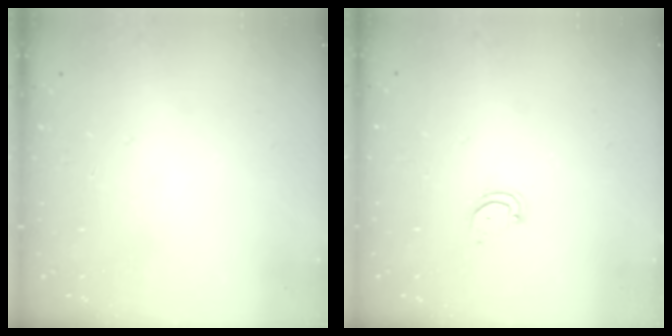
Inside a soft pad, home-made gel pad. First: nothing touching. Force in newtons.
{"total": 2.8, "press": 2.8, "slide": 0.2}